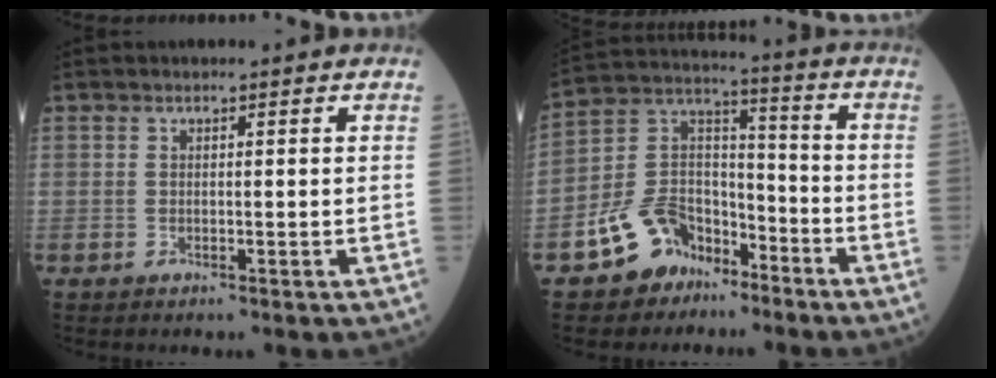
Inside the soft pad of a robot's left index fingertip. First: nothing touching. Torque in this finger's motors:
{"motor_torque": [0.99, 1.15, 0.28, 0.08]}